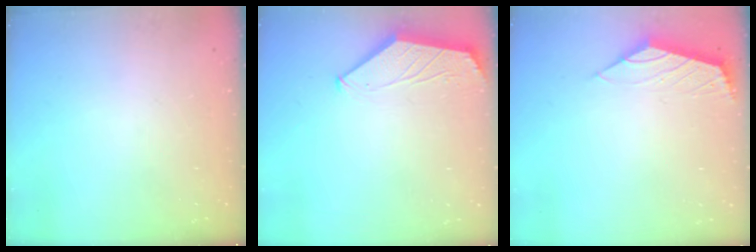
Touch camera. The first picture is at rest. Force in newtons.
{"total": 1.7, "press": 1.6, "slide": 0.4}
{"total": 2.2, "press": 2.1, "slide": 0.6}